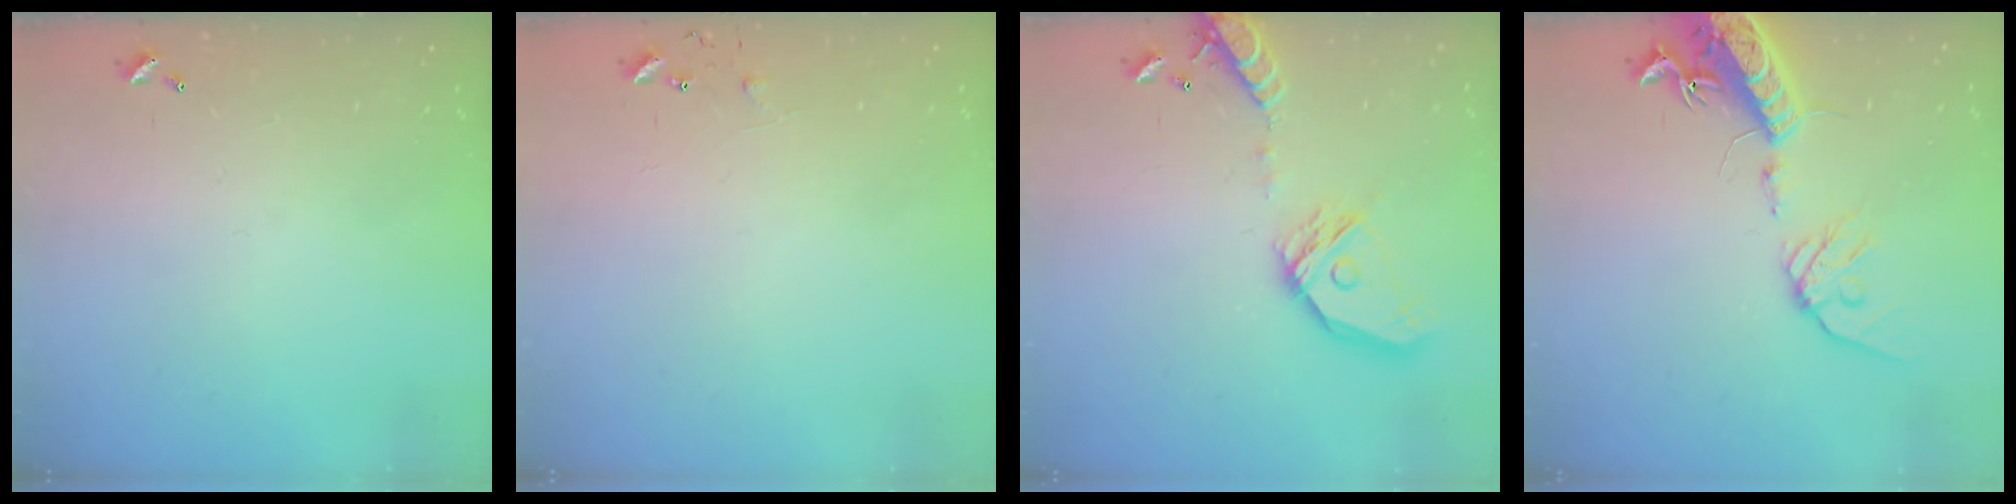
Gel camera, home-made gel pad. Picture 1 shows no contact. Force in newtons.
{"total": 6.2, "press": 6.2, "slide": 0.5}
{"total": 17.7, "press": 17.4, "slide": 3.0}
{"total": 18.0, "press": 17.6, "slide": 3.8}